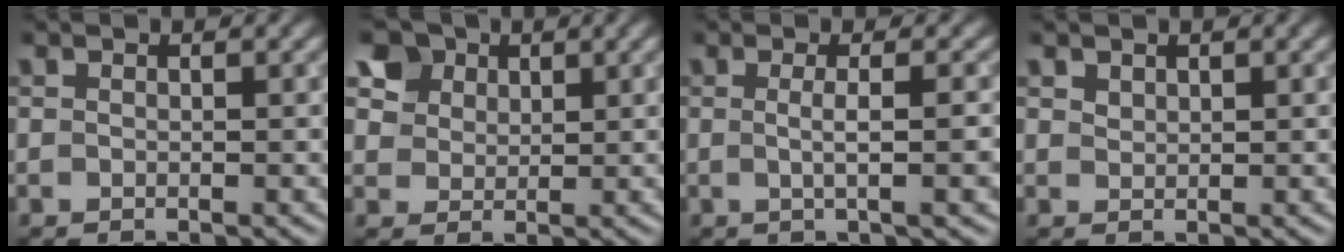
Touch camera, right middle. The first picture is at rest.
{"total": 7.5, "force": [4.4, 5.4, 2.9], "torque": [-0.076, 0.006, 0.072]}
{"total": 3.2, "force": [-0.1, 0.9, 3.1], "torque": [-0.041, -0.001, -0.004]}
{"total": 0.9, "force": [0.7, 0.5, 0.2], "torque": [-0.005, 0.000, 0.016]}